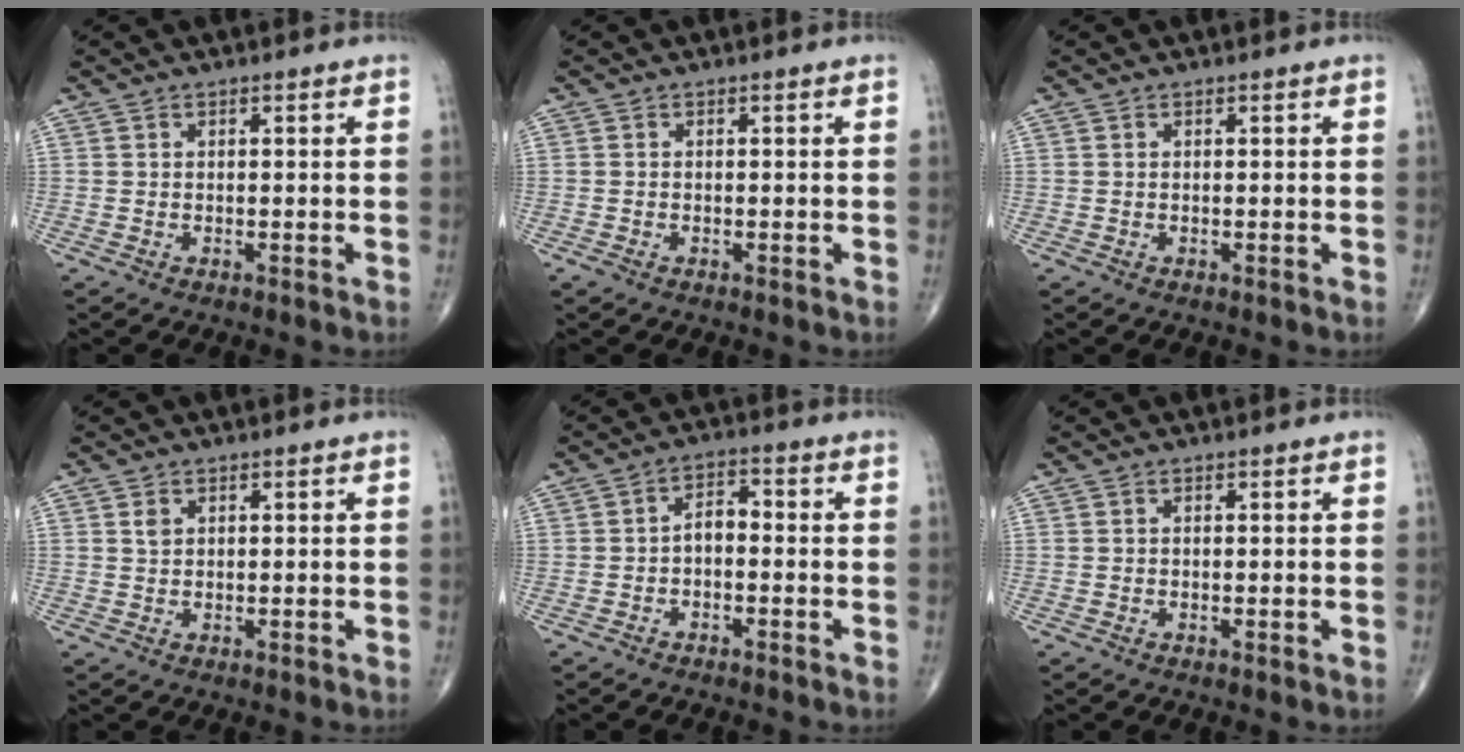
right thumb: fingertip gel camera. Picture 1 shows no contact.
{"total": 0.8, "force": [-0.5, 0.5, 0.5], "torque": [-0.015, -0.001, -0.010]}
{"total": 0.0}
{"total": 1.4, "force": [0.6, 1.0, 0.8], "torque": [-0.011, -0.002, 0.013]}
{"total": 3.7, "force": [-0.9, 2.1, 2.8], "torque": [-0.036, 0.023, -0.025]}
{"total": 0.0}